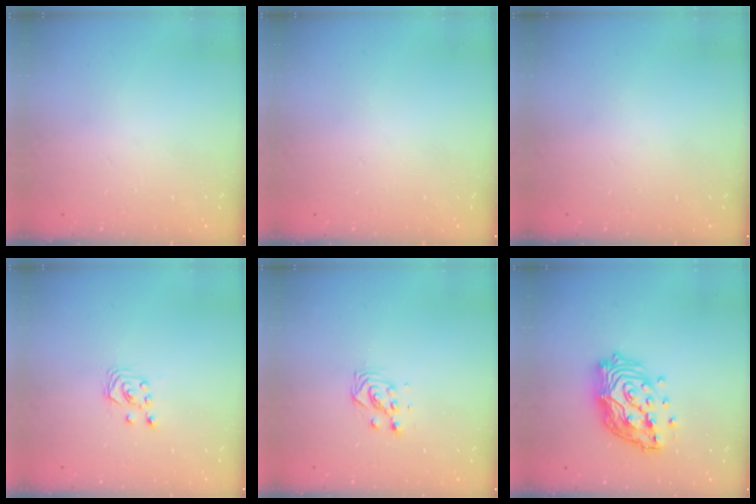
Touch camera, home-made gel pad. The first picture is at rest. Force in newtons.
{"total": 0.0}
{"total": 0.0}
{"total": 2.9, "press": 2.8, "slide": 0.3}
{"total": 3.3, "press": 3.3, "slide": 0.2}
{"total": 17.4, "press": 17.1, "slide": 3.2}